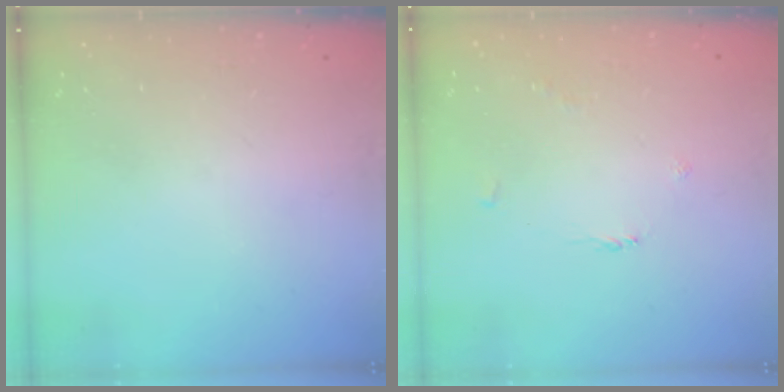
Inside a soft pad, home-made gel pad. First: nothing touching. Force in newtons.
{"total": 2.6, "press": 2.6, "slide": 0.4}